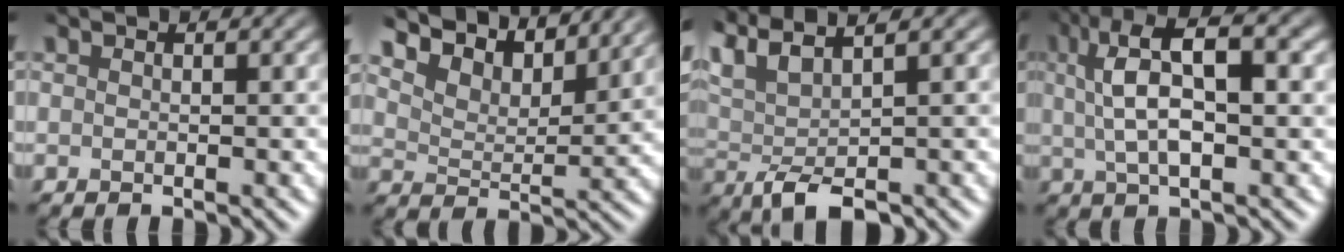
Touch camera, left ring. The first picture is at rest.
{"total": 7.9, "force": [7.1, 1.9, 2.6], "torque": [-0.066, 0.007, 0.104]}
{"total": 6.6, "force": [2.5, 2.2, 5.7], "torque": [-0.111, 0.013, 0.050]}
{"total": 7.8, "force": [2.0, 2.6, 7.1], "torque": [-0.131, 0.016, 0.028]}